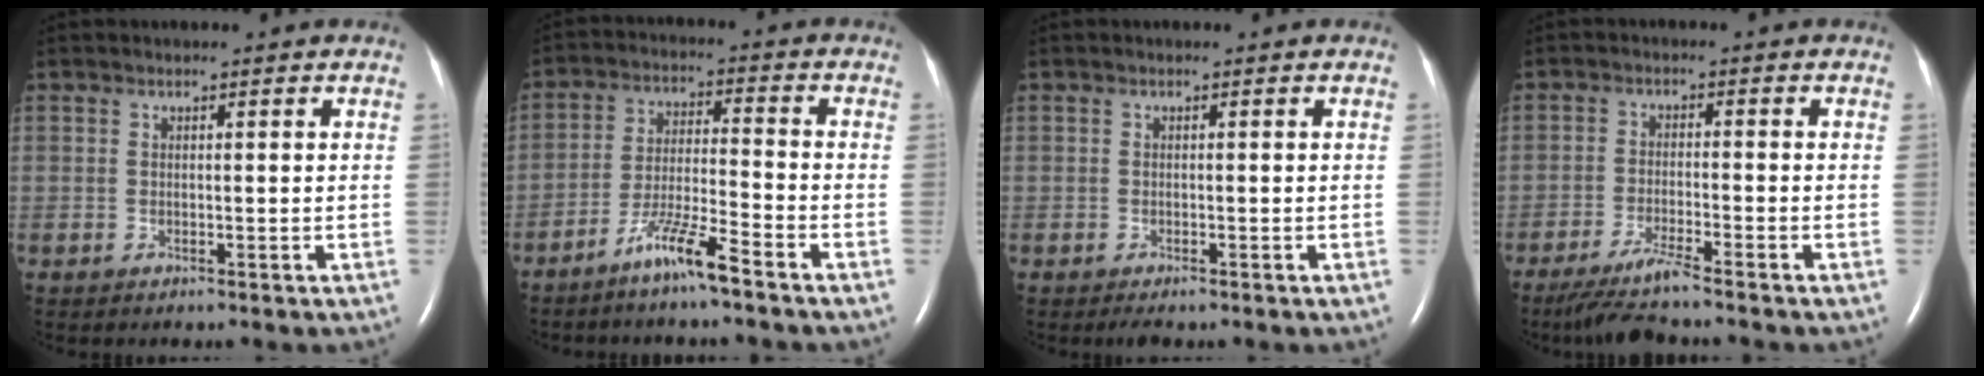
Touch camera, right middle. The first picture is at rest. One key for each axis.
{"total": 7.3, "fx": -5.4, "fy": -0.4, "fz": 4.8, "tx": -0.095, "ty": -0.016, "tz": -0.108}
{"total": 1.1, "fx": -0.9, "fy": 0.2, "fz": 0.7, "tx": -0.017, "ty": -0.005, "tz": -0.010}
{"total": 5.8, "fx": -4.9, "fy": -1.1, "fz": 2.8, "tx": -0.059, "ty": -0.027, "tz": -0.092}